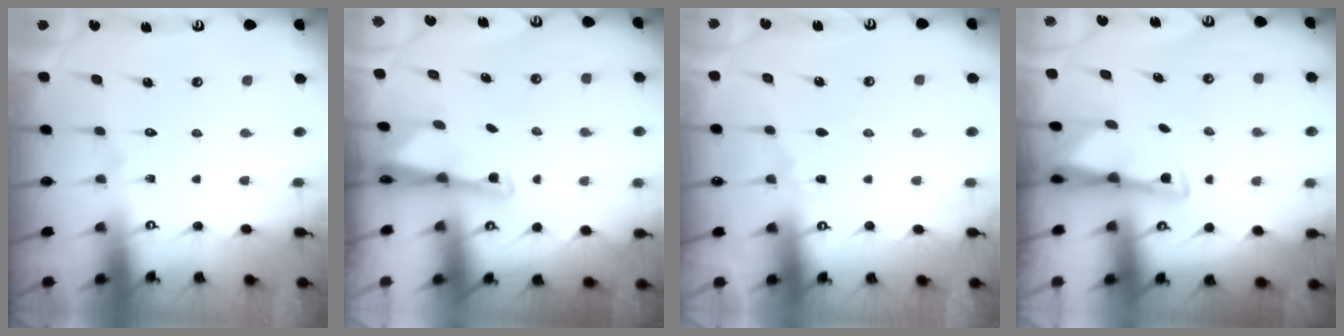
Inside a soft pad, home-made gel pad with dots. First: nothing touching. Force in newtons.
{"total": 2.1, "press": 2.1, "slide": 0.3}
{"total": 3.8, "press": 3.7, "slide": 0.4}
{"total": 2.8, "press": 2.8, "slide": 0.4}